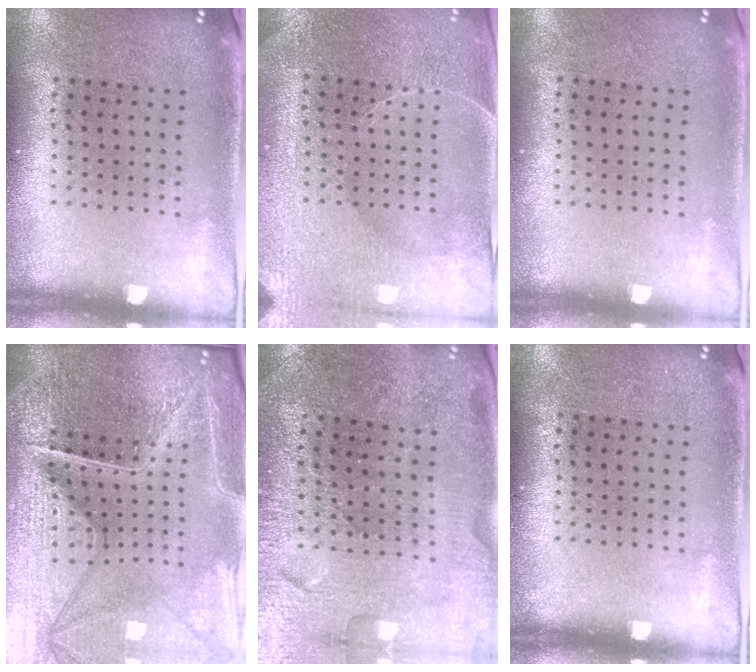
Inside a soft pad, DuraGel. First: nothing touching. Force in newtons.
{"total": 3.4, "press": 3.4, "slide": 0.4}
{"total": 0.0}
{"total": 7.0, "press": 6.1, "slide": 3.4}
{"total": 3.2, "press": 3.2, "slide": 0.1}
{"total": 0.0}